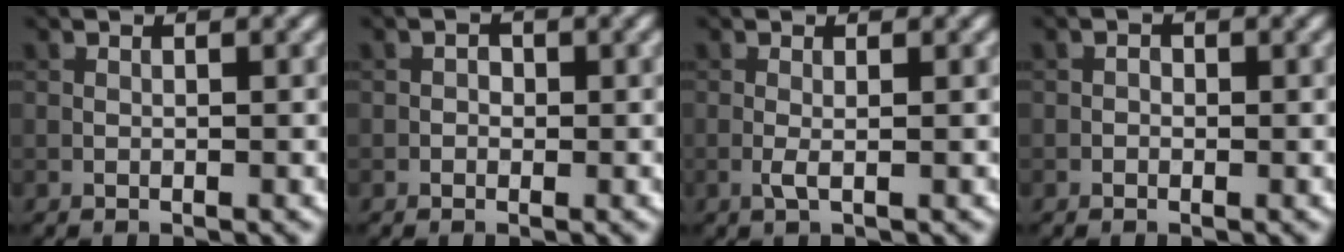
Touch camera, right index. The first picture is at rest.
{"total": 0.9, "force": [0.0, 0.8, 0.4], "torque": [0.006, -0.003, -0.009]}
{"total": 1.1, "force": [-0.2, 0.1, 1.0], "torque": [-0.024, 0.000, -0.004]}
{"total": 0.6, "force": [-0.1, 0.5, 0.2], "torque": [0.004, -0.004, -0.006]}